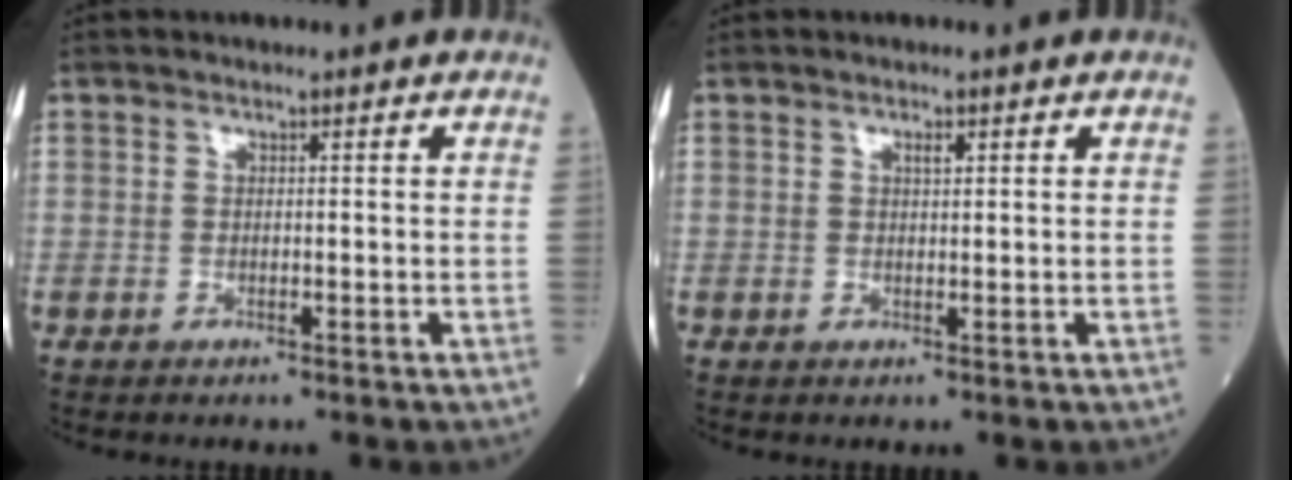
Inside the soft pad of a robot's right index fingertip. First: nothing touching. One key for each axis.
{"total": 1.1, "fx": 0.5, "fy": 0.3, "fz": 0.9, "tx": -0.015, "ty": 0.000, "tz": 0.007}